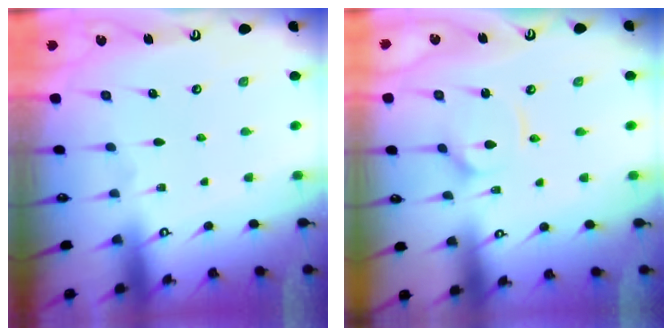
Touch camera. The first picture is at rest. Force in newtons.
{"total": 2.9, "press": 2.9, "slide": 0.4}